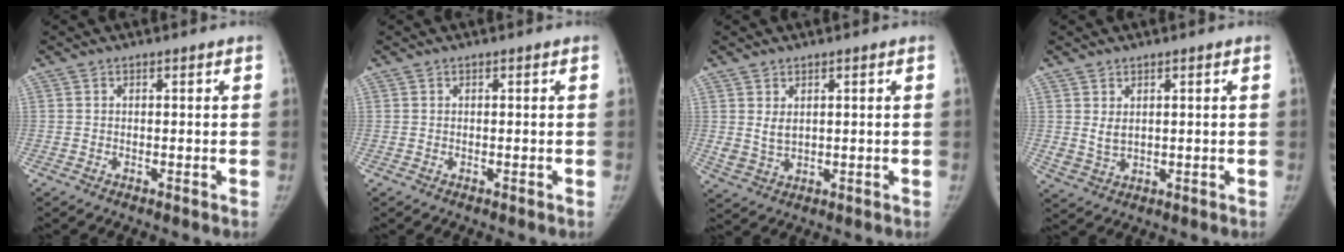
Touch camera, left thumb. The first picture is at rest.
{"total": 0.0}
{"total": 3.2, "force": [1.0, 2.1, 2.1], "torque": [-0.037, -0.012, 0.031]}
{"total": 2.9, "force": [1.0, 1.9, 1.9], "torque": [-0.034, -0.012, 0.030]}